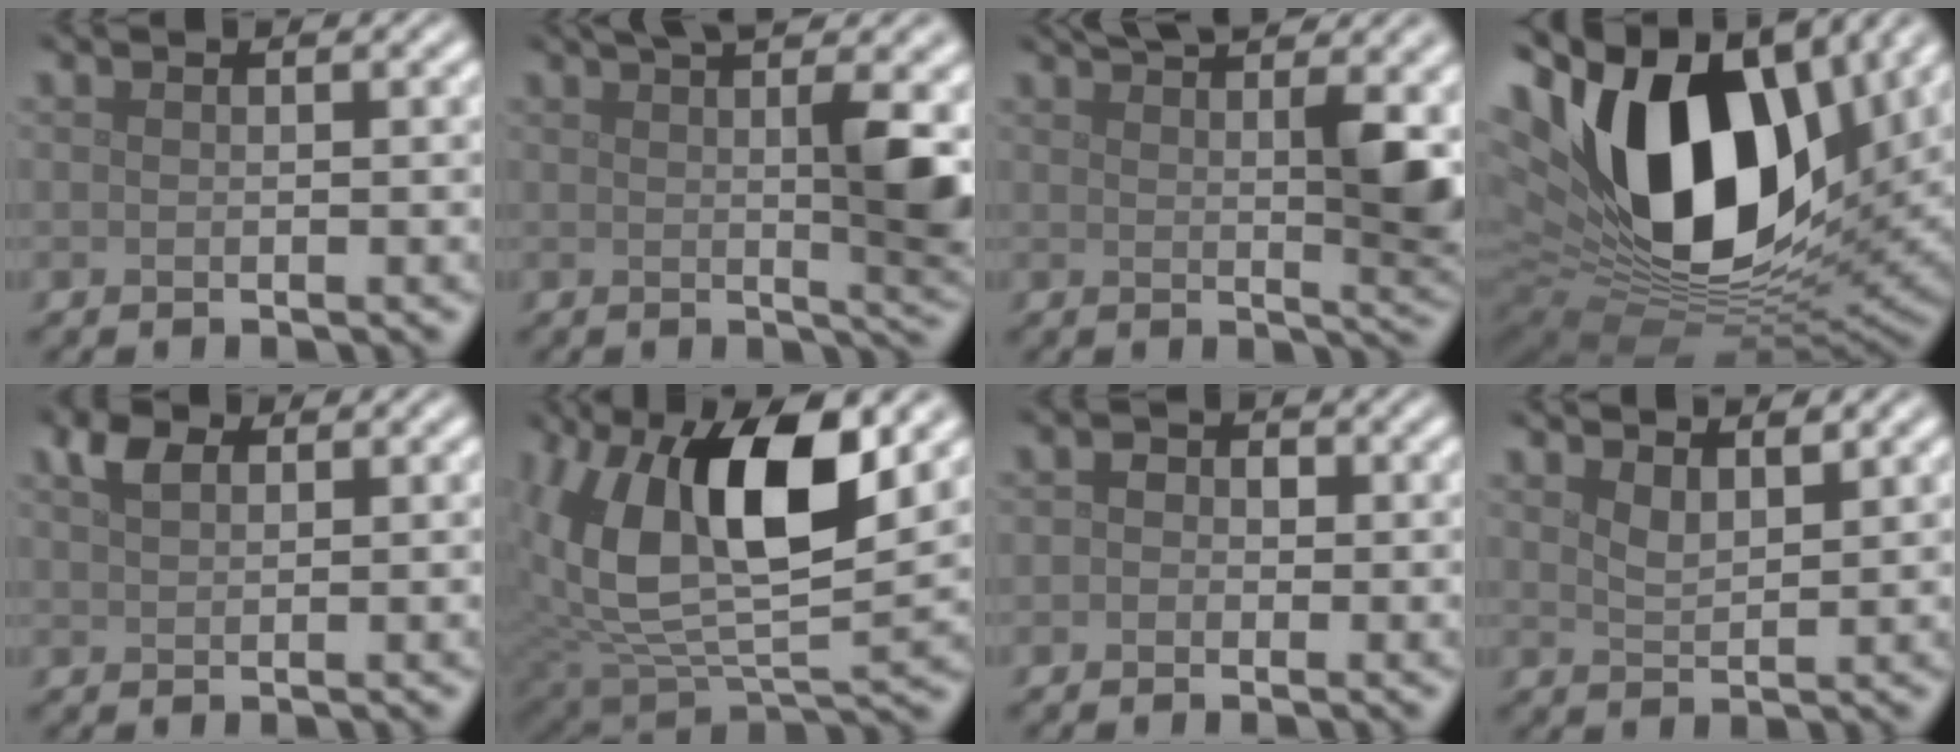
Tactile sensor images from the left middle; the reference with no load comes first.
{"total": 8.1, "force": [2.3, 2.0, 7.5], "torque": [-0.083, 0.007, 0.033]}
{"total": 7.7, "force": [3.7, 2.1, 6.4], "torque": [-0.076, 0.010, 0.062]}
{"total": 17.8, "force": [4.9, 10.5, 13.5], "torque": [-0.260, -0.002, 0.083]}
{"total": 2.2, "force": [1.3, 1.2, 1.2], "torque": [-0.032, 0.004, 0.026]}
{"total": 13.7, "force": [4.6, 6.6, 11.1], "torque": [-0.217, -0.006, 0.089]}
{"total": 1.3, "force": [-0.2, 1.2, 0.4], "torque": [-0.006, -0.003, -0.014]}
{"total": 1.9, "force": [1.4, 0.7, 1.1], "torque": [-0.025, -0.005, 0.029]}